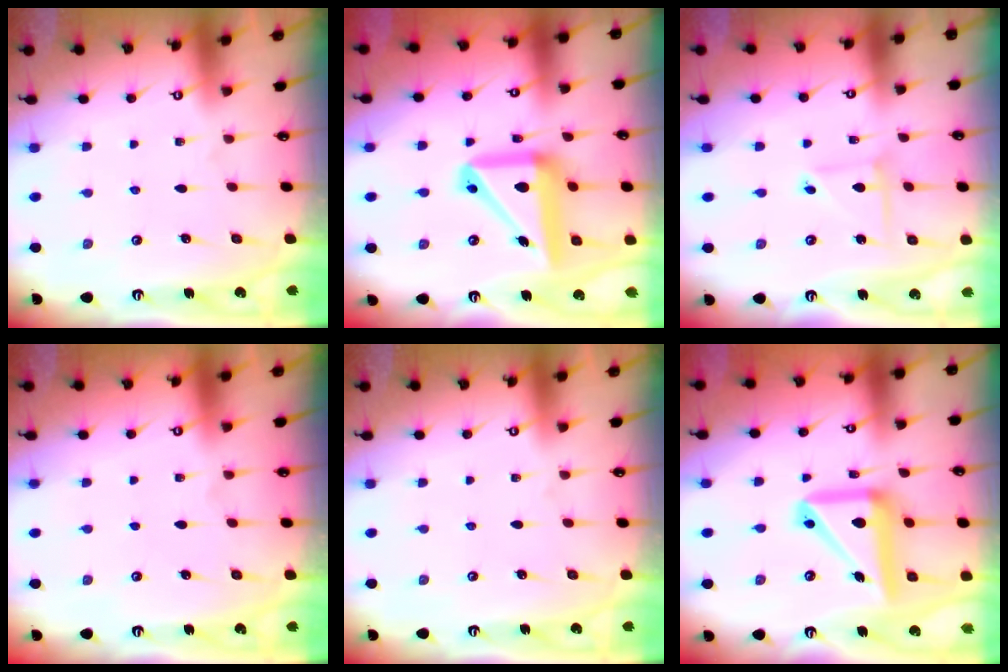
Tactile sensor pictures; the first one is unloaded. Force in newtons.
{"total": 16.7, "press": 16.6, "slide": 2.1}
{"total": 3.6, "press": 3.6, "slide": 0.4}
{"total": 0.0}
{"total": 0.0}
{"total": 15.5, "press": 15.3, "slide": 1.8}